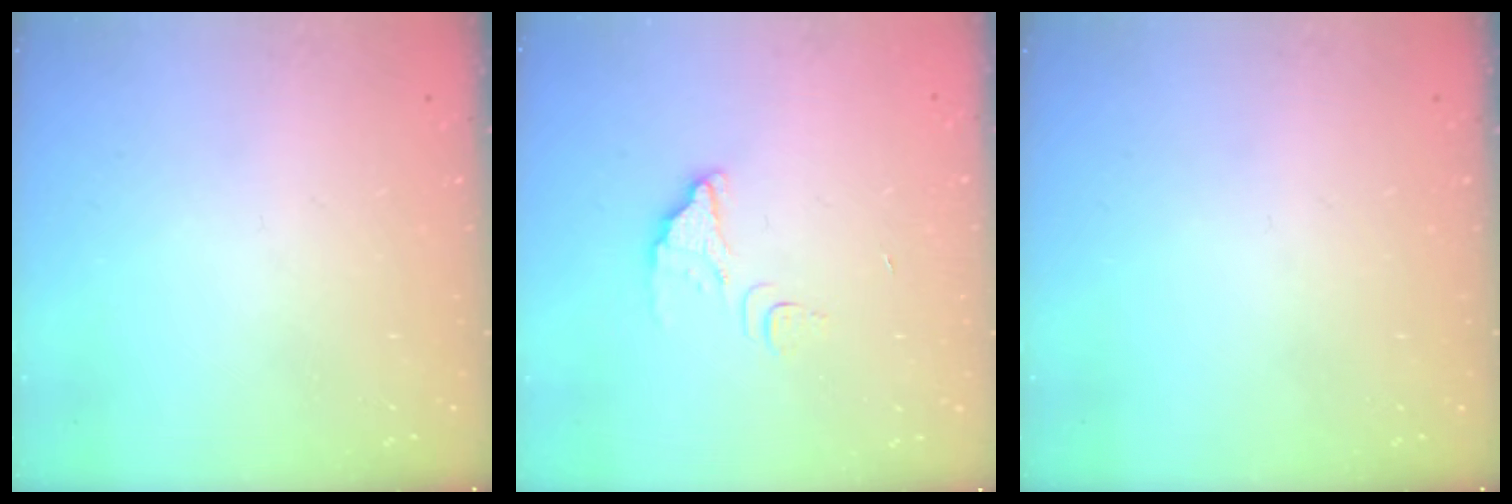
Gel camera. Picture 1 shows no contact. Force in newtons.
{"total": 4.2, "press": 4.2, "slide": 0.3}
{"total": 0.0}